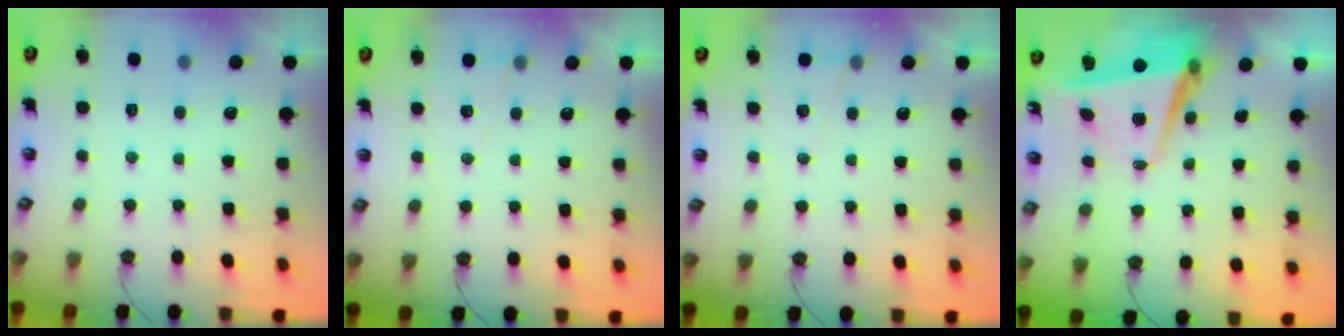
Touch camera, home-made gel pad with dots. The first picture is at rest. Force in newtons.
{"total": 5.0, "press": 2.4, "slide": 4.4}
{"total": 5.8, "press": 3.7, "slide": 4.5}
{"total": 7.8, "press": 7.8, "slide": 0.3}